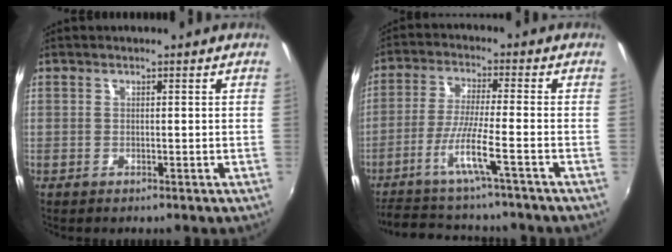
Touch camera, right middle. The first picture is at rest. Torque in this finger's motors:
{"motor_torque": [1.07, -1.07, 0.37, 0.13]}